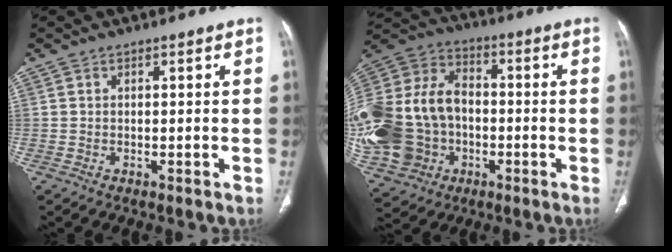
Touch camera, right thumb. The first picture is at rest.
{"total": 28.1, "force": [-4.2, 22.2, 16.7], "torque": [-0.408, 0.040, -0.066]}